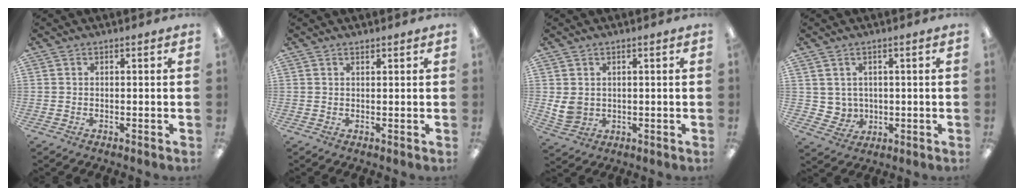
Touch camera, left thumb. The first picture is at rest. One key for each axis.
{"total": 0.9, "fx": 0.8, "fy": 0.3, "fz": 0.3, "tx": -0.007, "ty": 0.001, "tz": 0.015}
{"total": 4.8, "fx": 1.4, "fy": 4.0, "fz": 2.2, "tx": -0.050, "ty": -0.004, "tz": 0.027}
{"total": 4.2, "fx": 2.4, "fy": 3.5, "fz": -0.3, "tx": -0.006, "ty": -0.010, "tz": 0.046}